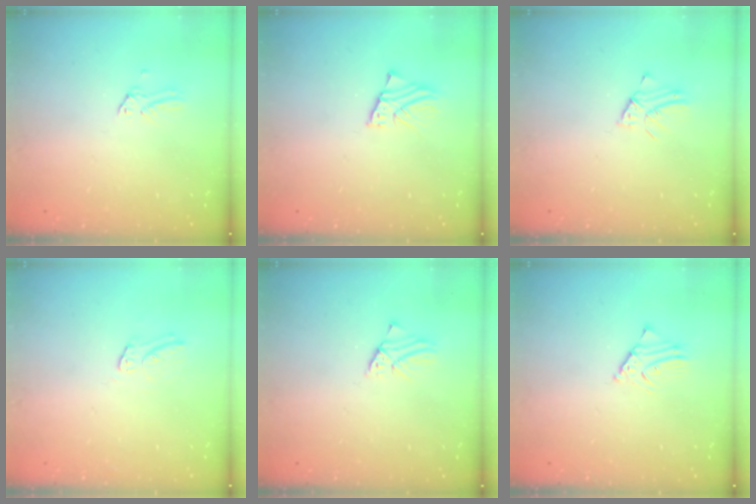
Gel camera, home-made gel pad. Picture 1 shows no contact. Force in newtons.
{"total": 2.3, "press": 2.3, "slide": 0.2}
{"total": 1.8, "press": 1.7, "slide": 0.2}
{"total": 6.8, "press": 6.8, "slide": 0.4}
{"total": 1.4, "press": 1.3, "slide": 0.1}
{"total": 3.0, "press": 3.0, "slide": 0.3}